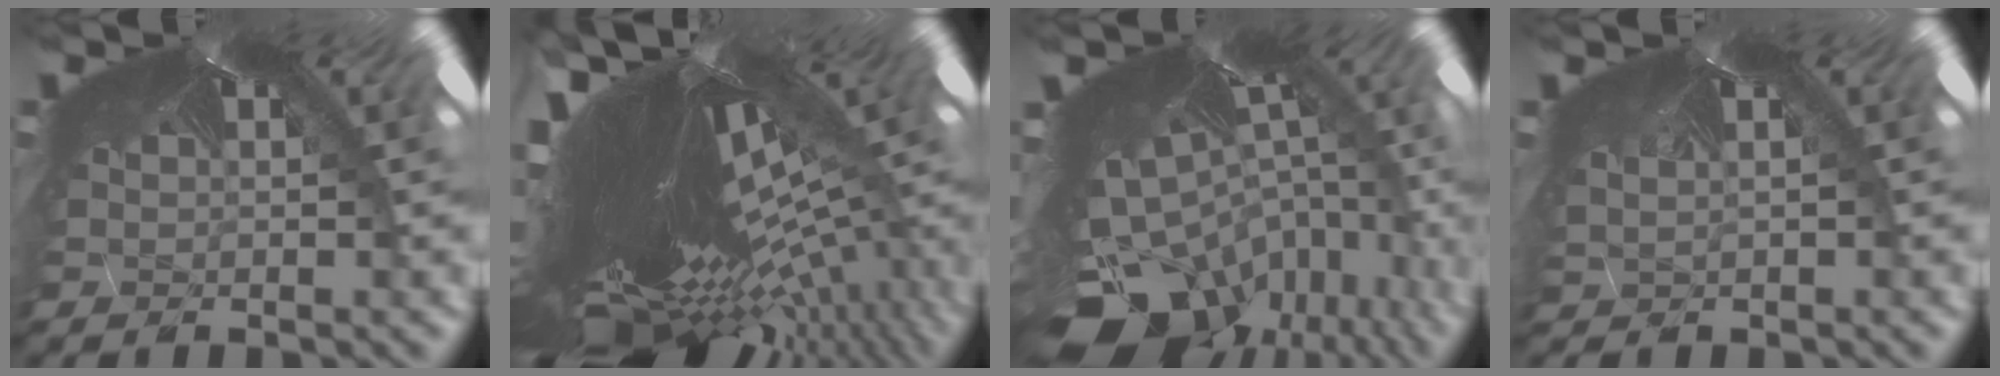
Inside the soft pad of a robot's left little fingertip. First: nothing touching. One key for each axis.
{"total": 7.5, "fx": -6.5, "fy": -1.9, "fz": 3.1, "tx": -0.034, "ty": -0.100, "tz": -0.070}
{"total": 9.0, "fx": -9.0, "fy": -0.2, "fz": 0.3, "tx": -0.007, "ty": -0.098, "tz": -0.124}
{"total": 1.6, "fx": -0.5, "fy": -1.1, "fz": -1.0, "tx": 0.007, "ty": -0.008, "tz": 0.005}